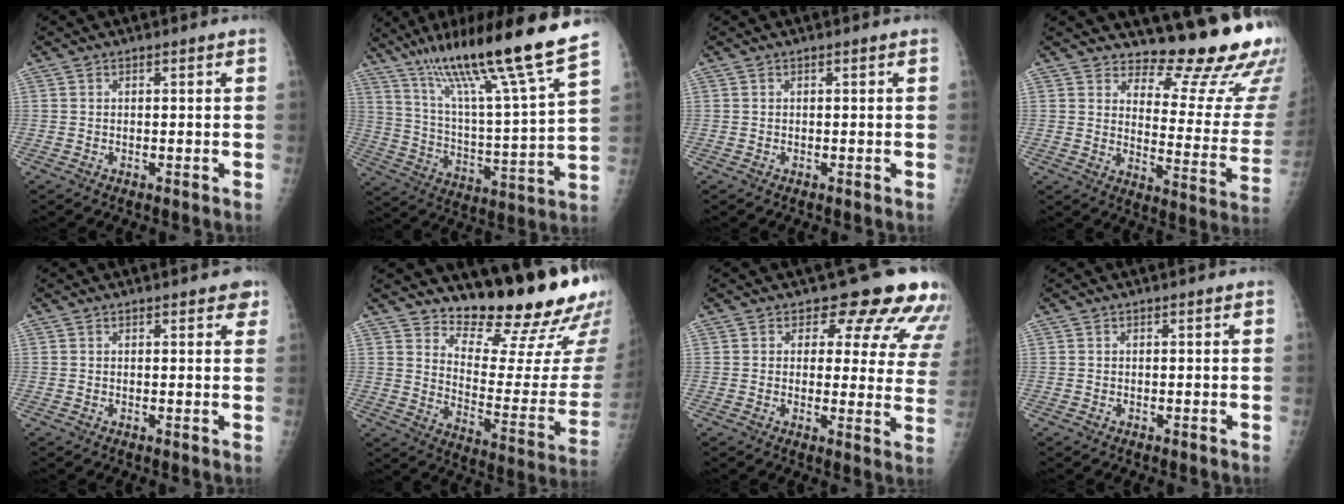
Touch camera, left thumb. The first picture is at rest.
{"total": 22.7, "force": [16.9, 0.1, 15.1], "torque": [-0.231, -0.073, 0.285]}
{"total": 0.0}
{"total": 18.2, "force": [15.8, 4.5, 7.9], "torque": [-0.056, -0.160, 0.191]}
{"total": 2.6, "force": [1.7, 1.1, 1.5], "torque": [-0.001, -0.004, 0.017]}
{"total": 20.7, "force": [17.5, 4.7, 9.9], "torque": [-0.098, -0.159, 0.242]}
{"total": 13.3, "force": [10.9, 5.7, 5.3], "torque": [-0.006, -0.067, 0.101]}
{"total": 0.0}